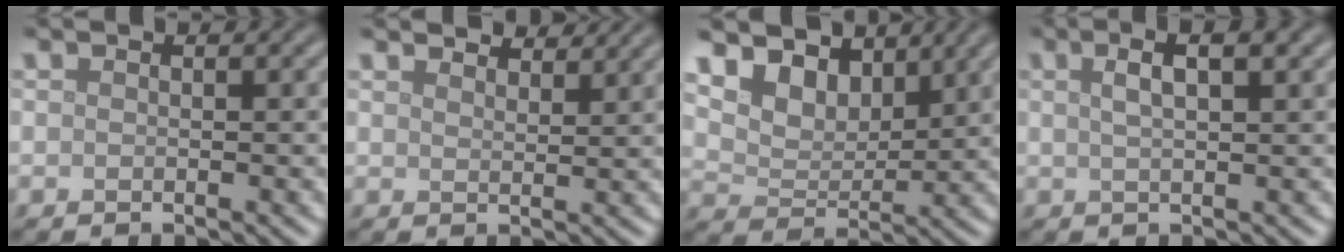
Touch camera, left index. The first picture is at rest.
{"total": 4.7, "force": [4.5, 0.7, 1.2], "torque": [-0.023, 0.003, 0.057]}
{"total": 7.8, "force": [5.5, 4.5, 3.4], "torque": [-0.094, -0.007, 0.098]}
{"total": 3.8, "force": [1.8, 1.3, 3.1], "torque": [-0.034, 0.010, 0.013]}